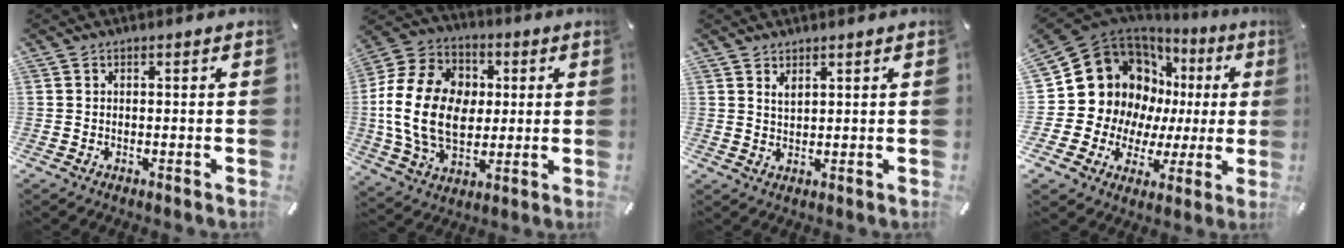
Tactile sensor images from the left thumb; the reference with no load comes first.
{"total": 20.0, "force": [0.2, 15.2, 13.1], "torque": [-0.282, 0.016, 0.002]}
{"total": 2.0, "force": [1.6, 0.6, 1.0], "torque": [-0.021, -0.001, 0.030]}
{"total": 19.1, "force": [6.1, 15.5, 9.3], "torque": [-0.168, -0.052, 0.132]}